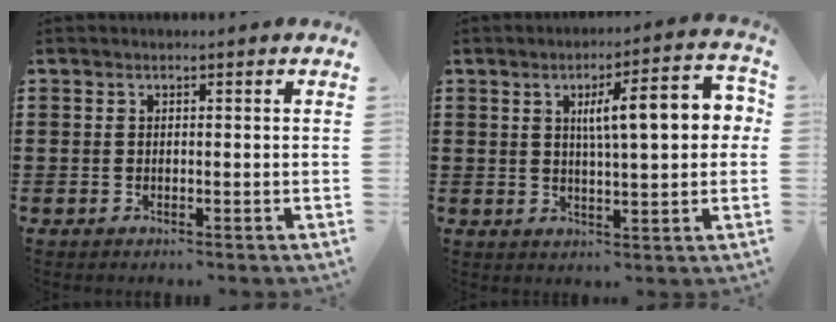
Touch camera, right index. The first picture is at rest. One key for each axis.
{"total": 9.6, "fx": 2.1, "fy": 2.1, "fz": 9.1, "tx": -0.158, "ty": 0.004, "tz": 0.028}